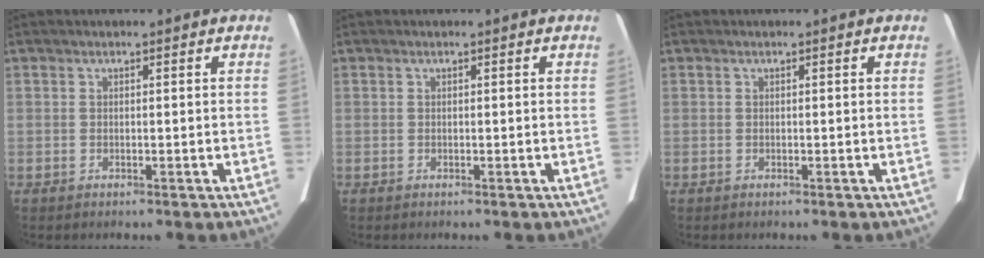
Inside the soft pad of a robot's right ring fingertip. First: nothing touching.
{"total": 0.0}
{"total": 0.0}